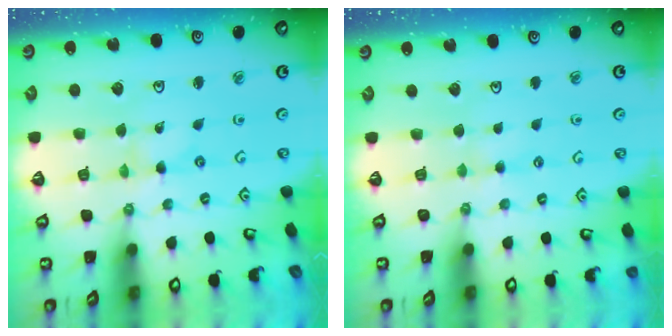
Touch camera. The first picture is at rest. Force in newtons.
{"total": 2.0, "press": 2.0, "slide": 0.4}